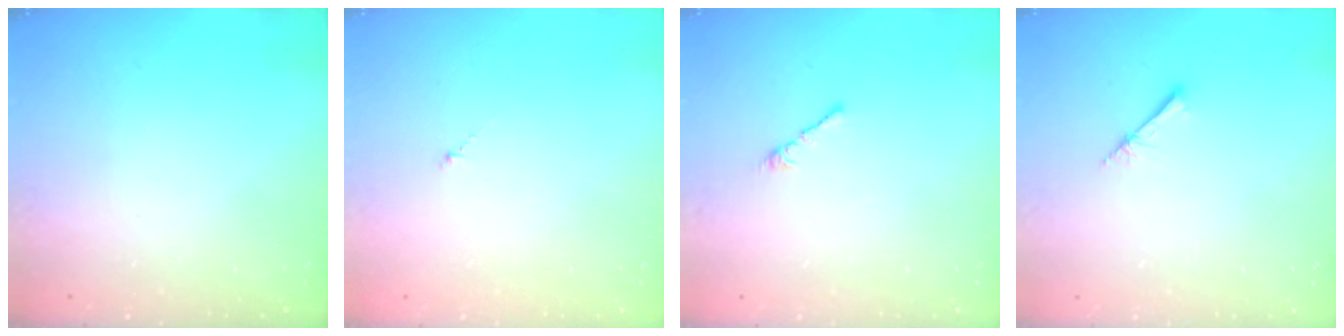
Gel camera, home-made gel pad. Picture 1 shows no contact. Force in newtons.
{"total": 0.0}
{"total": 0.6, "press": 0.4, "slide": 0.4}
{"total": 2.4, "press": 2.4, "slide": 0.3}